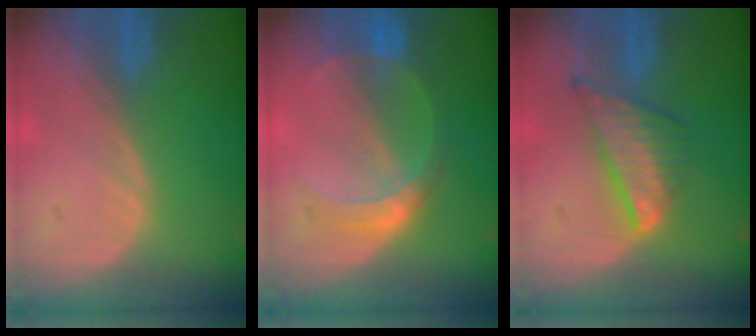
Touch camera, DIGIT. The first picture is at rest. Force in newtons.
{"total": 5.5, "press": 5.5, "slide": 0.1}
{"total": 7.5, "press": 6.5, "slide": 3.7}